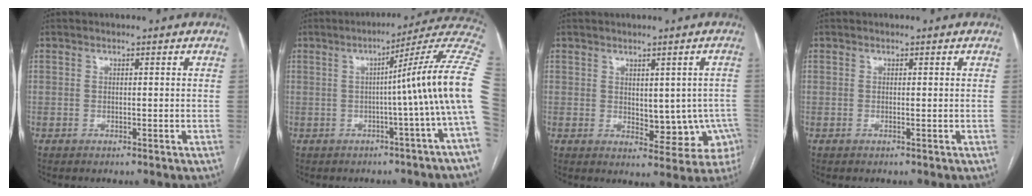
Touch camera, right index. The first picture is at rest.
{"total": 13.6, "force": [-0.8, -2.5, 13.4], "torque": [-0.150, 0.023, -0.023]}
{"total": 8.0, "force": [-1.1, 4.6, 6.4], "torque": [-0.052, 0.009, -0.002]}
{"total": 0.0}